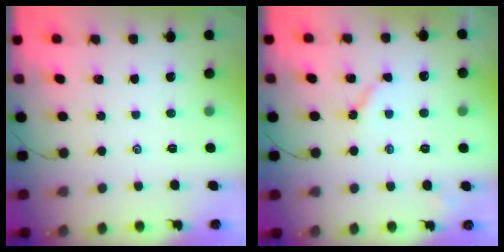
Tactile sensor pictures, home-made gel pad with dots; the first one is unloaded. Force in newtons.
{"total": 3.4, "press": 3.4, "slide": 0.2}